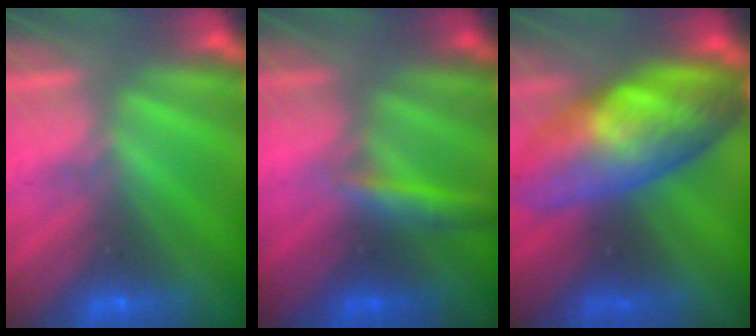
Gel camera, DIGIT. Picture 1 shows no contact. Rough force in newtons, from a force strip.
{"total": 2.9}
{"total": 9.1}